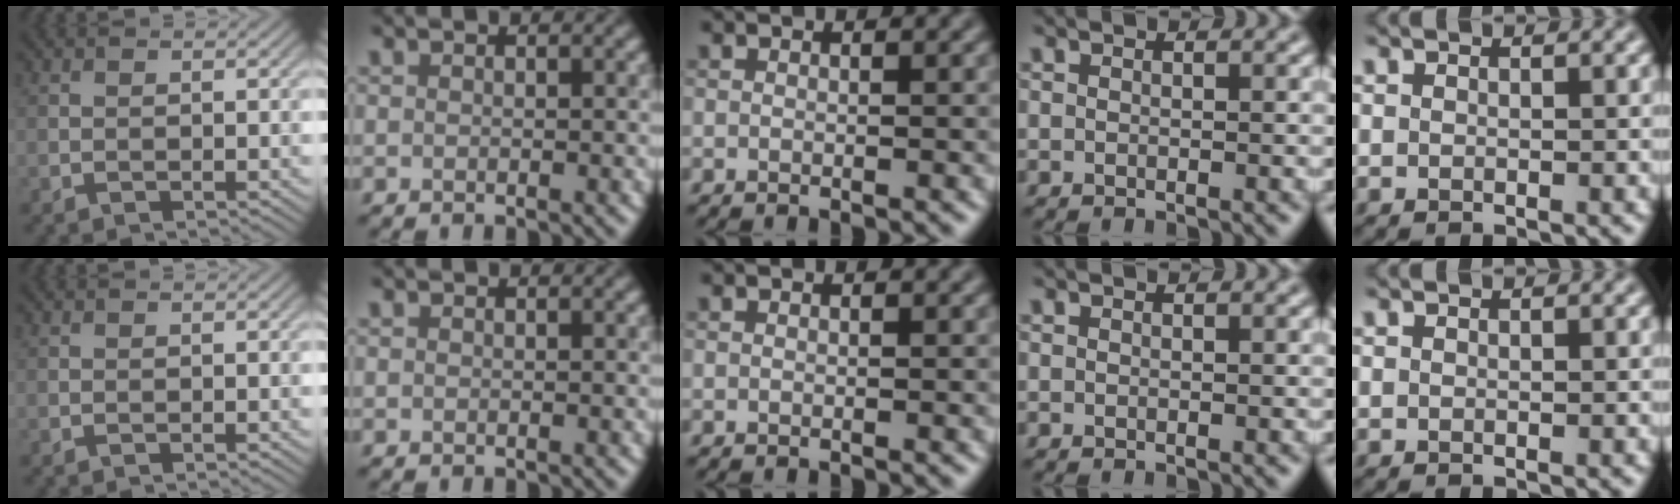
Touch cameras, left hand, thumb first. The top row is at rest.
{}